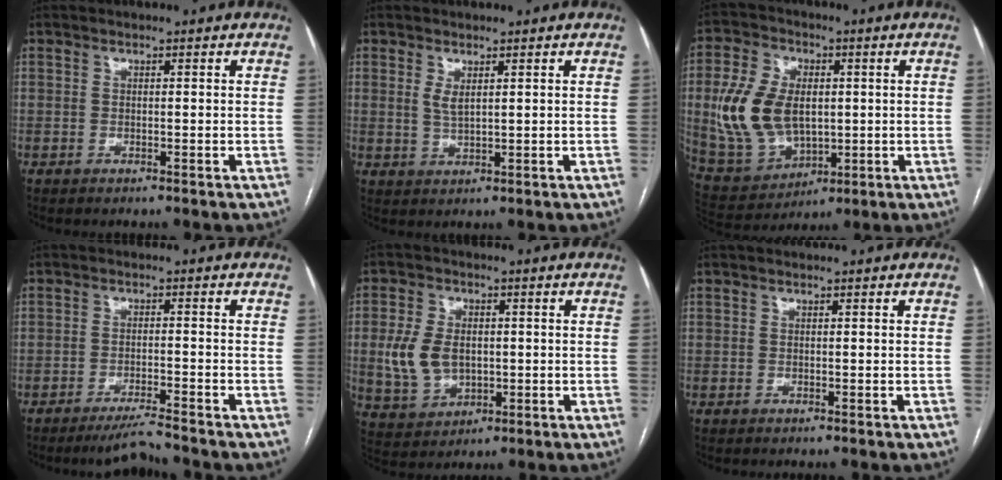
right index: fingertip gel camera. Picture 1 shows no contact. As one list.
[{"total": 2.1, "force": [1.0, 0.6, 1.8], "torque": [-0.039, -0.006, 0.024]}, {"total": 15.0, "force": [0.6, 9.8, 11.4], "torque": [-0.251, 0.016, 0.030]}, {"total": 4.3, "force": [-4.0, -0.6, 1.5], "torque": [-0.026, -0.016, -0.071]}, {"total": 8.4, "force": [-0.1, 6.0, 5.9], "torque": [-0.133, 0.011, 0.011]}, {"total": 0.0}]